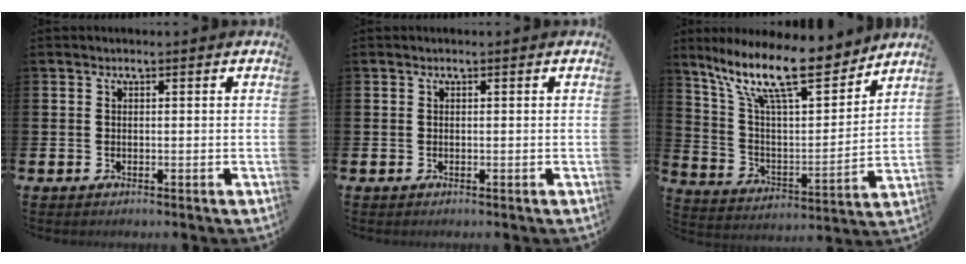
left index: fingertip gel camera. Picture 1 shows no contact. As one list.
[{"total": 0.0}, {"total": 14.9, "force": [11.2, 4.2, 8.9], "torque": [-0.188, -0.060, 0.192]}]